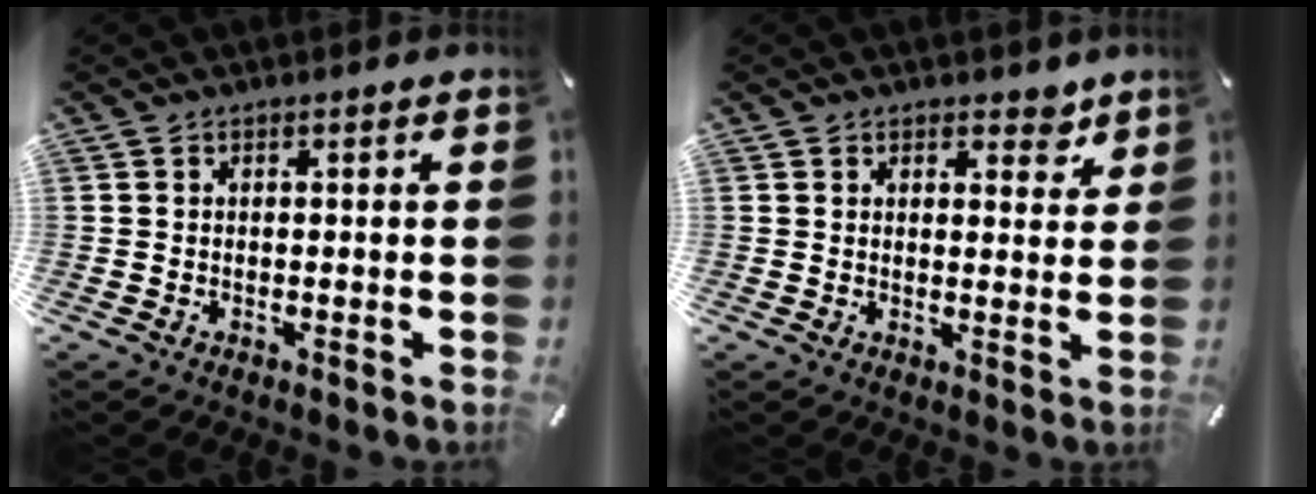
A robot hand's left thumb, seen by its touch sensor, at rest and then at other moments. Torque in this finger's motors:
{"motor_torque": [0.29, -0.26, -0.04, -0.04, -0.01]}